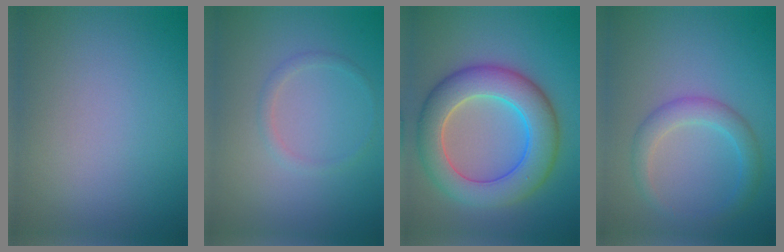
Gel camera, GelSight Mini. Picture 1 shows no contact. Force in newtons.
{"total": 1.0, "press": 1.0, "slide": 0.1}
{"total": 8.4, "press": 8.4, "slide": 0.6}
{"total": 2.7, "press": 2.7, "slide": 0.1}